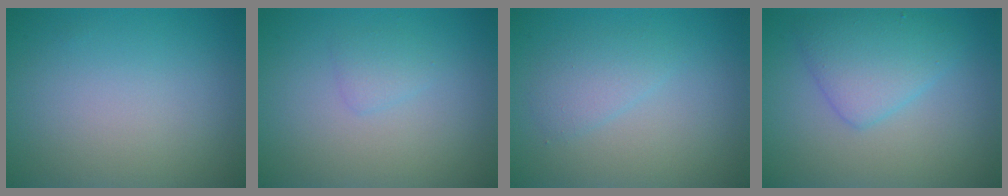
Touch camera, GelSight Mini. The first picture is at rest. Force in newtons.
{"total": 1.1, "press": 1.1, "slide": 0.0}
{"total": 1.8, "press": 1.8, "slide": 0.2}
{"total": 3.8, "press": 3.8, "slide": 0.1}